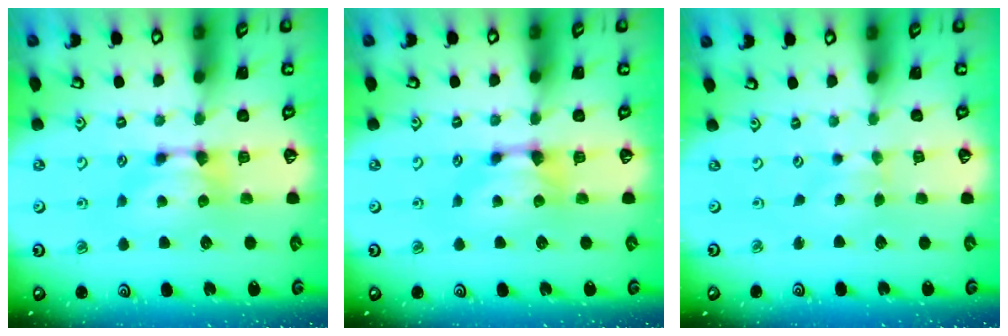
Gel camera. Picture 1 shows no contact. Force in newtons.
{"total": 0.6, "press": 0.4, "slide": 0.5}
{"total": 2.1, "press": 1.6, "slide": 1.4}